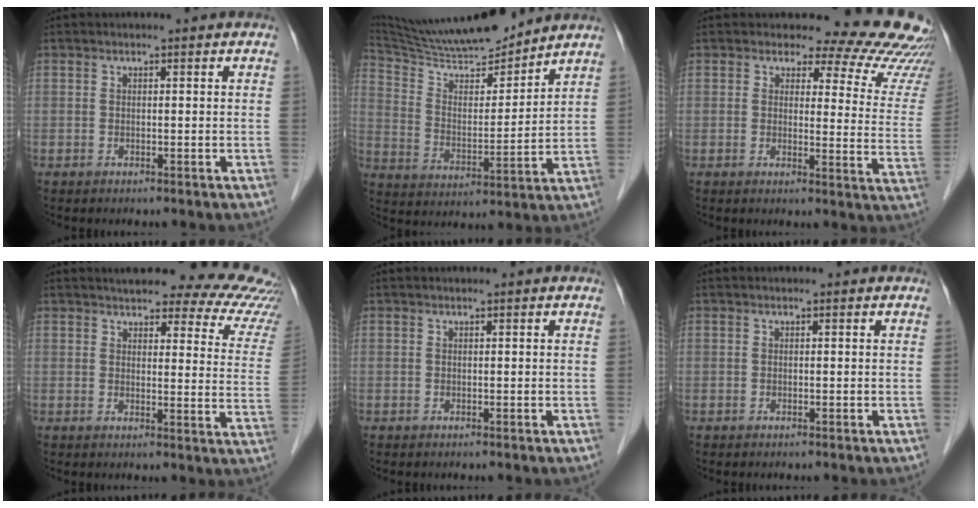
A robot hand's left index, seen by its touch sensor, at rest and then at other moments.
{"total": 15.8, "force": [14.8, 1.0, 5.5], "torque": [-0.105, -0.004, 0.261]}
{"total": 14.9, "force": [14.1, 3.6, 3.4], "torque": [-0.007, -0.100, 0.118]}
{"total": 17.1, "force": [15.9, 3.3, 5.6], "torque": [-0.039, -0.050, 0.152]}
{"total": 0.0}
{"total": 0.0}